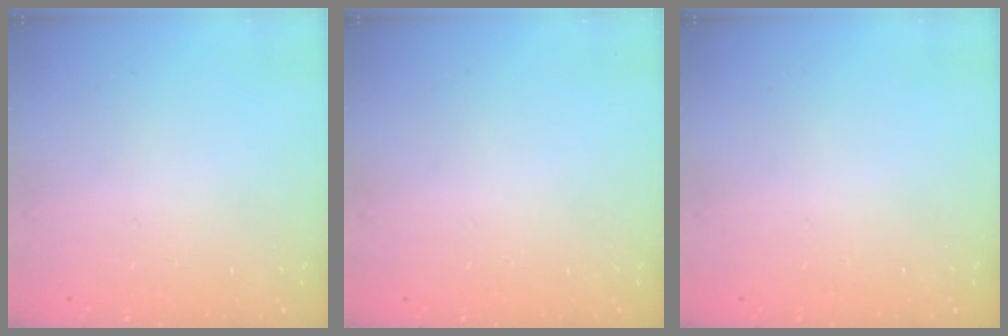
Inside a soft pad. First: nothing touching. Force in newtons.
{"total": 0.0}
{"total": 0.0}